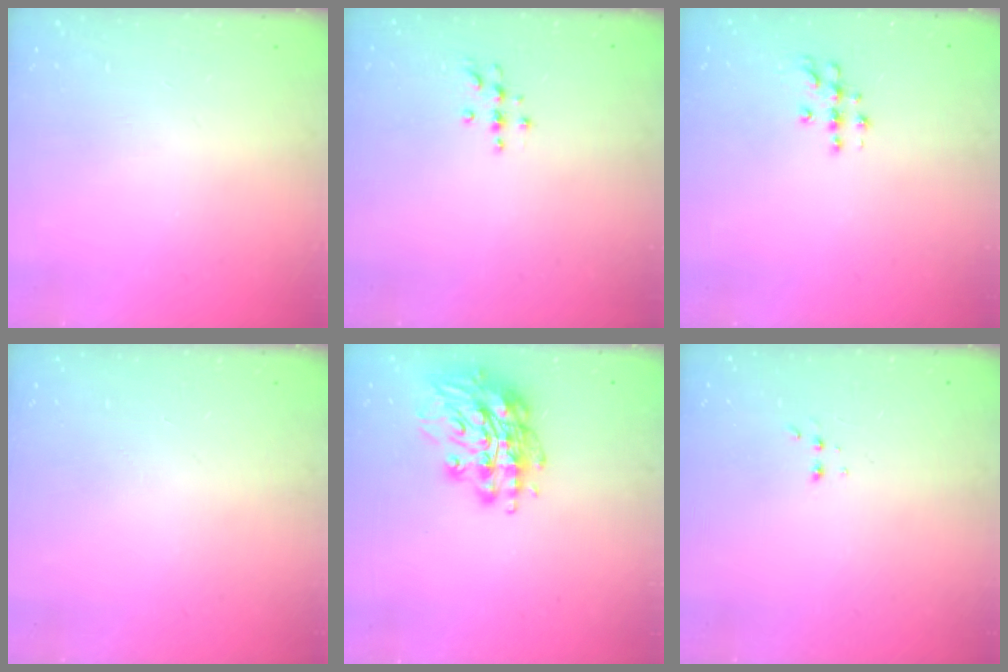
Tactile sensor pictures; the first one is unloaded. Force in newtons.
{"total": 3.5, "press": 3.4, "slide": 0.5}
{"total": 4.5, "press": 4.4, "slide": 0.4}
{"total": 0.0}
{"total": 15.3, "press": 15.3, "slide": 0.8}
{"total": 2.9, "press": 2.7, "slide": 1.0}